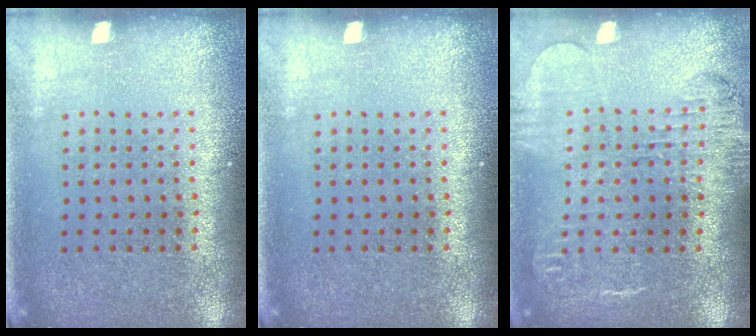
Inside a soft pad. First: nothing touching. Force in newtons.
{"total": 0.0}
{"total": 1.8, "press": 1.7, "slide": 0.7}